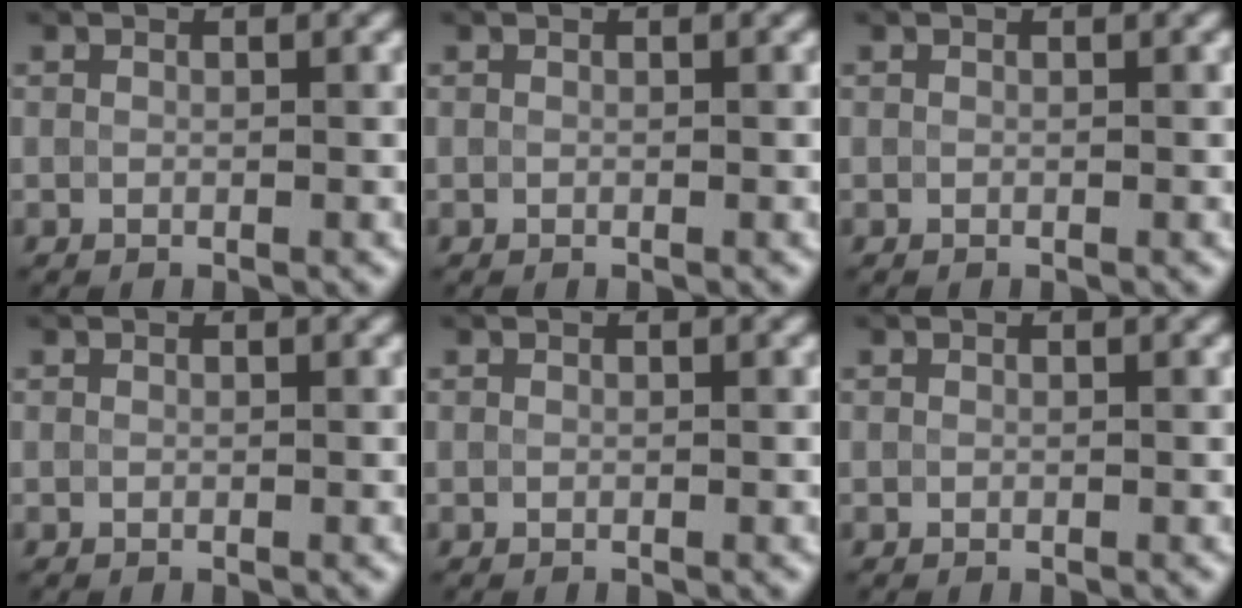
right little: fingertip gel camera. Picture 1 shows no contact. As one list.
[{"total": 0.0}, {"total": 0.0}, {"total": 0.0}, {"total": 0.0}, {"total": 0.0}]